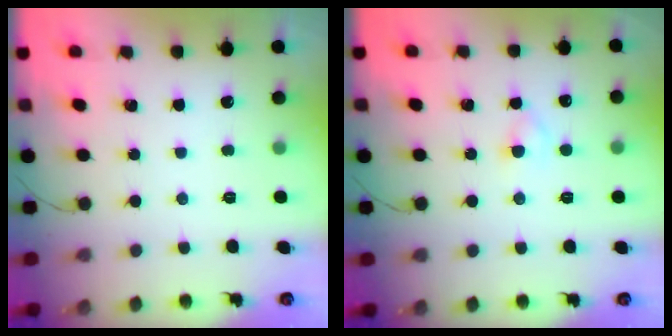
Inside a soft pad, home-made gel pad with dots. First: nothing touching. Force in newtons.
{"total": 2.6, "press": 2.4, "slide": 1.0}